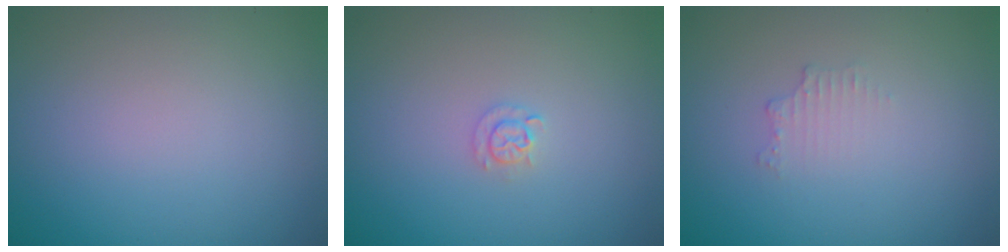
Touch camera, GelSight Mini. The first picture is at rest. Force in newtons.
{"total": 1.1, "press": 1.1, "slide": 0.2}
{"total": 0.6, "press": 0.4, "slide": 0.3}